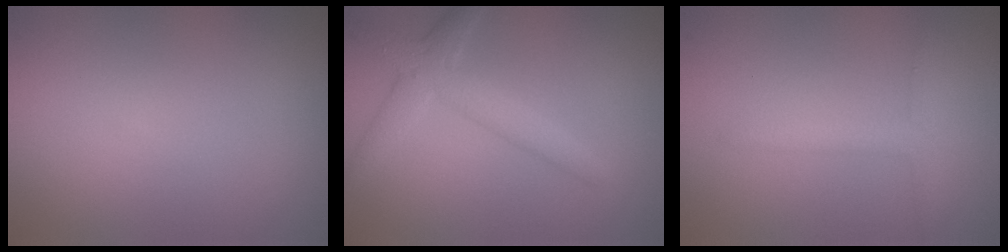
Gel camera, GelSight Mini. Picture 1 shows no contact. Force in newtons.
{"total": 2.9, "press": 2.9, "slide": 0.1}
{"total": 1.7, "press": 1.7, "slide": 0.1}